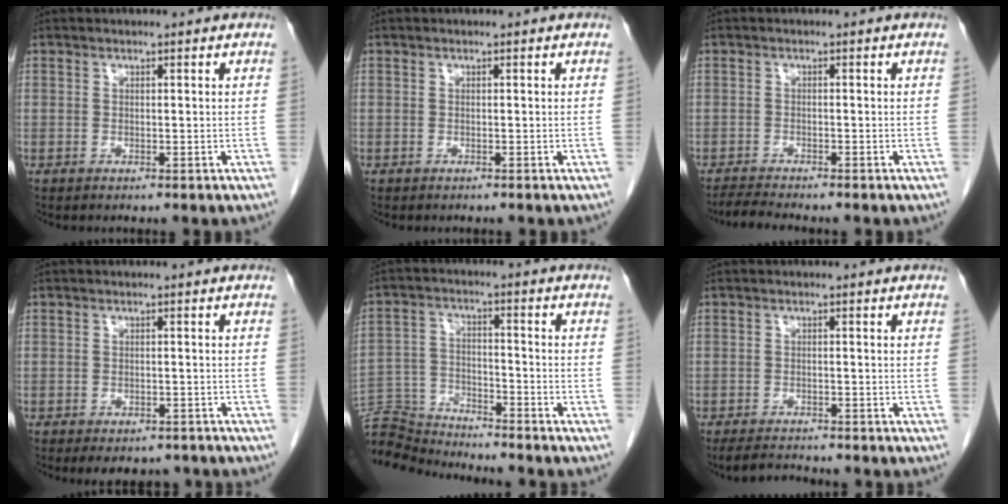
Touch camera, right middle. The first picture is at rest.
{"total": 0.0}
{"total": 2.9, "force": [-2.7, -0.6, 0.8], "torque": [-0.024, -0.017, -0.048]}
{"total": 5.8, "force": [-4.8, 2.7, 1.9], "torque": [-0.017, 0.004, -0.059]}
{"total": 10.3, "force": [-10.2, -0.4, 0.3], "torque": [-0.009, 0.009, -0.188]}
{"total": 3.4, "force": [-3.3, 0.1, 0.8], "torque": [-0.019, -0.017, -0.056]}